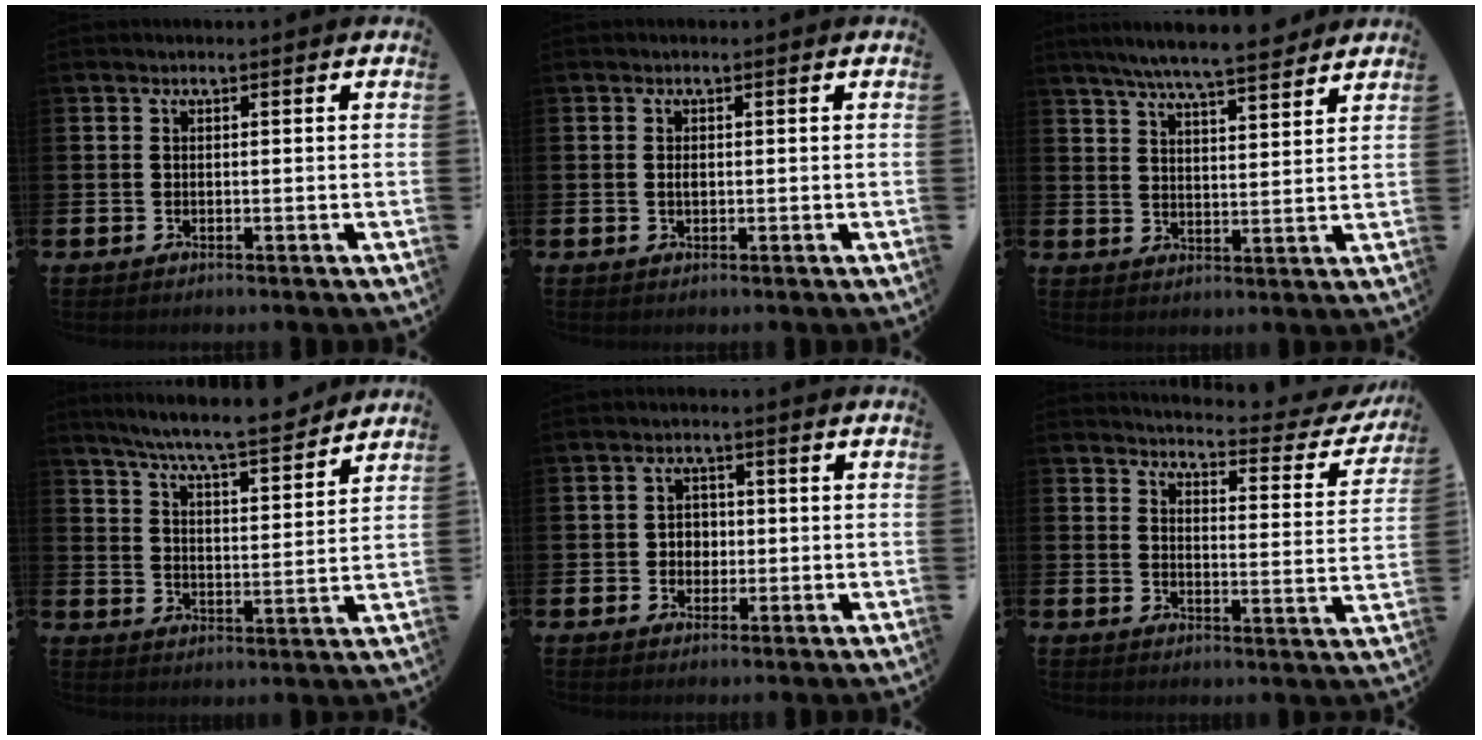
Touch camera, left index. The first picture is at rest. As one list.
[{"total": 0.8, "force": [0.1, 0.4, 0.7], "torque": [-0.015, 0.003, 0.000]}, {"total": 7.0, "force": [6.6, 0.3, 2.4], "torque": [-0.063, -0.033, 0.116]}, {"total": 7.7, "force": [7.2, 0.0, 2.7], "torque": [-0.071, -0.046, 0.125]}, {"total": 2.5, "force": [0.0, 2.3, 1.0], "torque": [-0.010, 0.002, -0.008]}, {"total": 3.7, "force": [3.6, 0.6, 0.8], "torque": [-0.023, -0.036, 0.053]}]